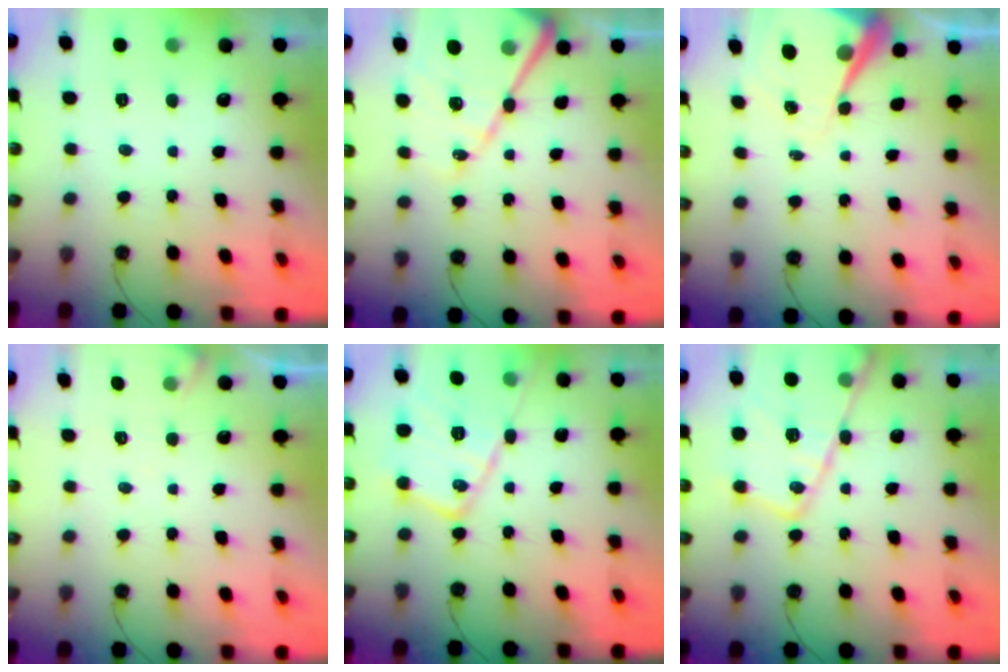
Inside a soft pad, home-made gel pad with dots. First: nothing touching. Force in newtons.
{"total": 18.3, "press": 18.2, "slide": 1.9}
{"total": 8.3, "press": 8.3, "slide": 0.7}
{"total": 4.0, "press": 3.9, "slide": 0.6}
{"total": 17.4, "press": 17.4, "slide": 0.9}
{"total": 18.3, "press": 18.2, "slide": 1.2}